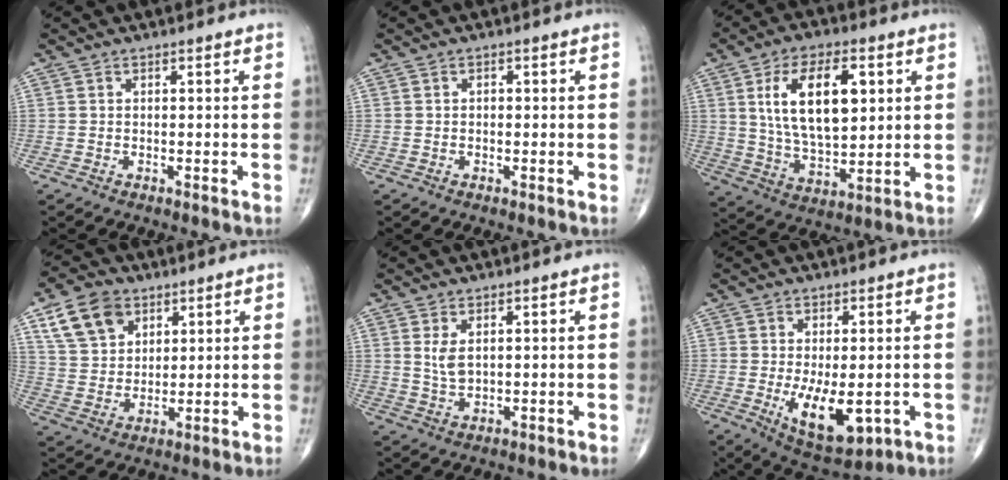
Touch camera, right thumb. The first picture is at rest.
{"total": 0.6, "force": [0.0, 0.4, 0.4], "torque": [-0.005, 0.001, 0.000]}
{"total": 16.4, "force": [4.3, 8.2, 13.5], "torque": [-0.220, -0.013, 0.085]}
{"total": 11.1, "force": [5.7, 7.7, 5.6], "torque": [-0.081, -0.017, 0.113]}
{"total": 2.6, "force": [0.9, 1.3, 2.0], "torque": [-0.038, -0.006, 0.024]}
{"total": 10.8, "force": [-2.3, 4.9, 9.3], "torque": [-0.135, -0.019, -0.019]}